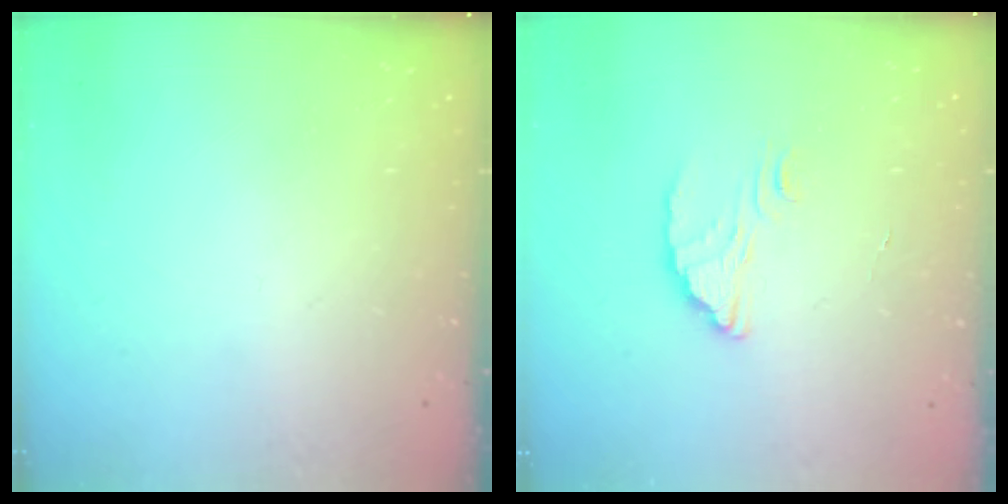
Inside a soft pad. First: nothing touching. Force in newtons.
{"total": 2.4, "press": 2.4, "slide": 0.1}